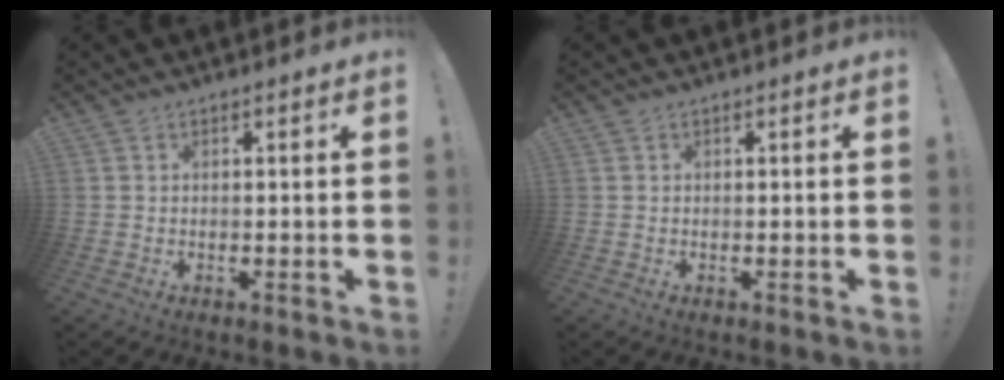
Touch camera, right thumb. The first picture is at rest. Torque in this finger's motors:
{"motor_torque": [0.00, 0.00, 0.00, 0.00, 0.00]}